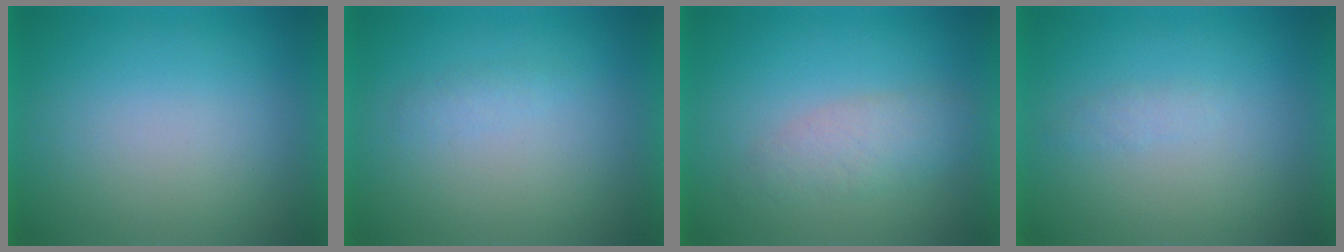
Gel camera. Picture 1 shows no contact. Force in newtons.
{"total": 1.3}
{"total": 2.9}
{"total": 1.2}